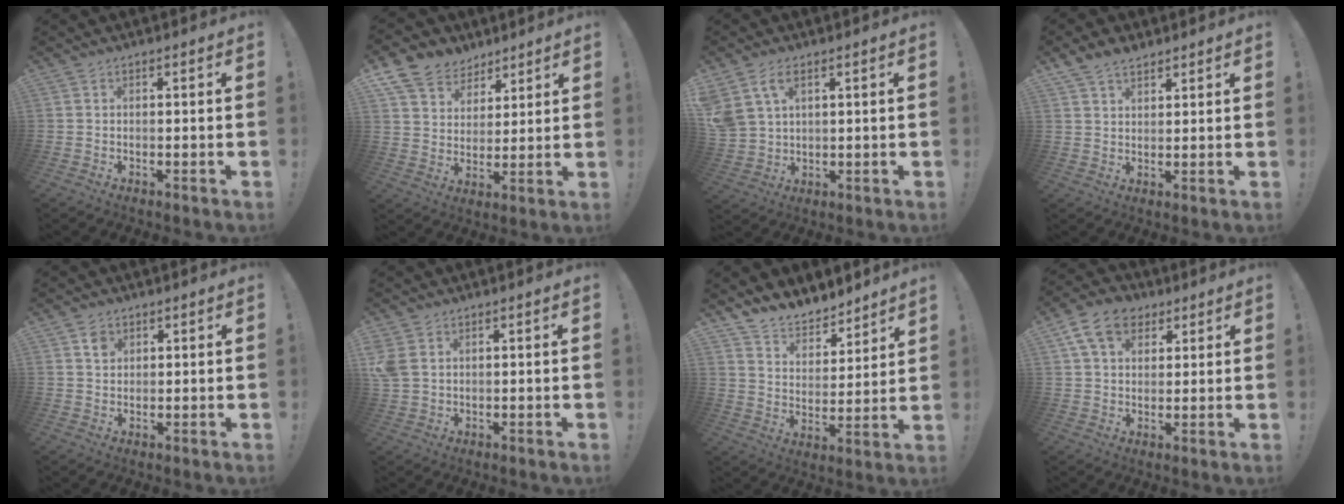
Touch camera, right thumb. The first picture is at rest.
{"total": 10.2, "force": [7.0, 7.1, 2.0], "torque": [-0.042, -0.049, 0.142]}
{"total": 7.6, "force": [4.1, 4.7, 4.3], "torque": [-0.084, -0.012, 0.083]}
{"total": 5.2, "force": [4.1, 2.6, 1.8], "torque": [-0.031, -0.019, 0.078]}
{"total": 3.3, "force": [1.7, 2.5, 1.2], "torque": [-0.004, -0.007, 0.029]}
{"total": 5.3, "force": [2.0, 3.9, 3.0], "torque": [-0.067, -0.001, 0.040]}
{"total": 9.1, "force": [8.5, 3.1, 0.8], "torque": [-0.029, -0.078, 0.163]}
{"total": 12.2, "force": [5.6, 8.6, 6.6], "torque": [-0.107, -0.011, 0.109]}